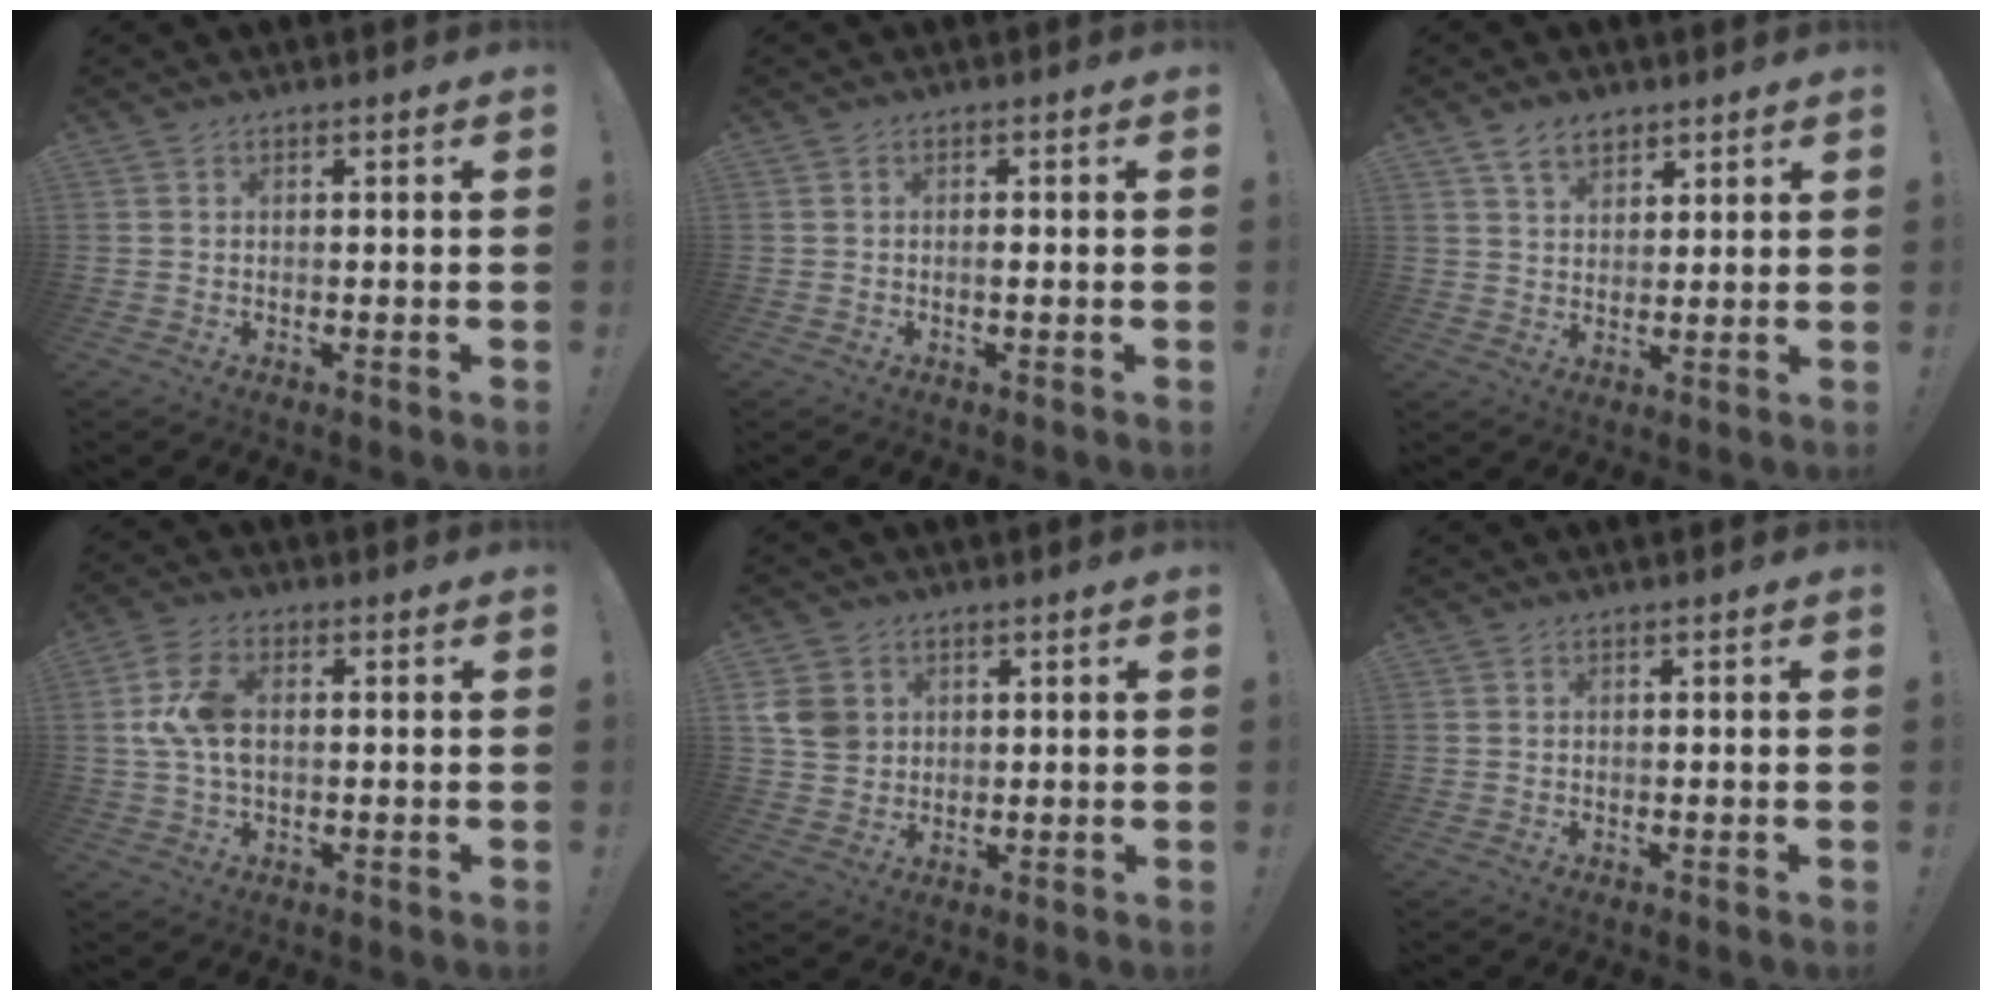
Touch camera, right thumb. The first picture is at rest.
{"total": 0.9, "force": [-0.3, 0.1, 0.9], "torque": [-0.008, -0.002, -0.008]}
{"total": 6.6, "force": [4.4, 4.0, 2.9], "torque": [-0.049, -0.015, 0.082]}
{"total": 10.4, "force": [0.8, 6.3, 8.3], "torque": [-0.165, 0.005, 0.019]}
{"total": 7.1, "force": [2.3, 6.2, 2.7], "torque": [-0.052, -0.010, 0.047]}
{"total": 0.0}